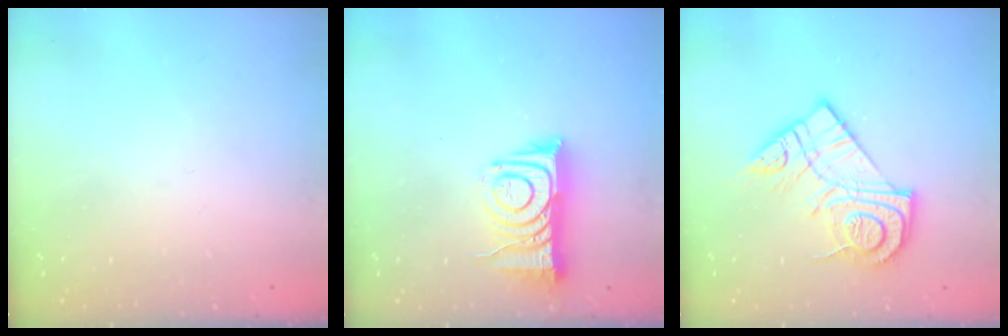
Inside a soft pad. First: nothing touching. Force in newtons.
{"total": 11.4, "press": 11.3, "slide": 1.0}
{"total": 16.1, "press": 16.1, "slide": 1.5}